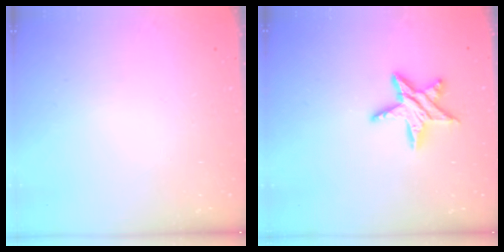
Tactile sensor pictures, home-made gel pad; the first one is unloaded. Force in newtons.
{"total": 10.8, "press": 10.7, "slide": 0.7}